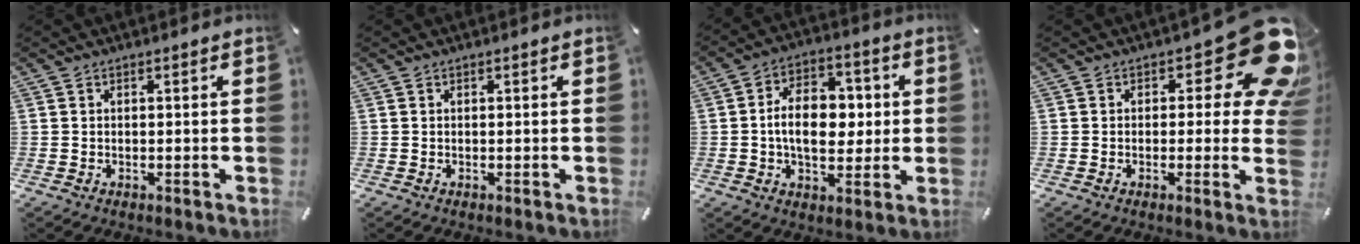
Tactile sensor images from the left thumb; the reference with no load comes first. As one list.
[{"total": 0.0}, {"total": 12.8, "force": [0.0, 8.6, 9.4], "torque": [-0.144, 0.010, -0.001]}, {"total": 16.7, "force": [7.4, 7.2, 13.1], "torque": [-0.153, -0.054, 0.124]}]